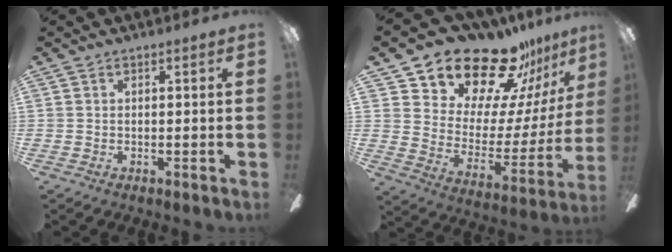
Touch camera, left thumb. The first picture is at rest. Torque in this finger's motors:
{"motor_torque": [0.45, 0.56, 1.05, -1.72, 0.10]}